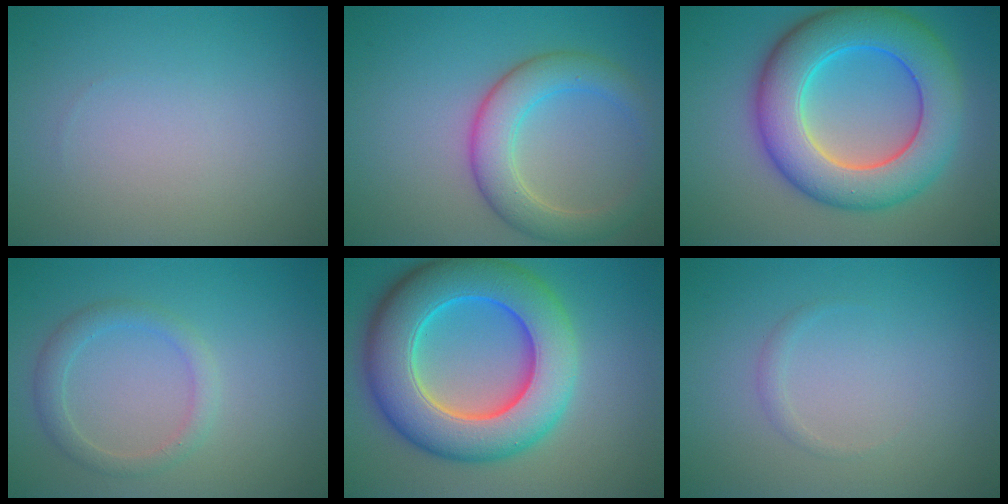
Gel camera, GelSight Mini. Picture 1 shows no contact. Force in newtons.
{"total": 5.0, "press": 5.0, "slide": 0.1}
{"total": 10.2, "press": 10.2, "slide": 0.2}
{"total": 2.2, "press": 2.2, "slide": 0.1}
{"total": 11.8, "press": 11.8, "slide": 0.4}
{"total": 0.8, "press": 0.8, "slide": 0.0}